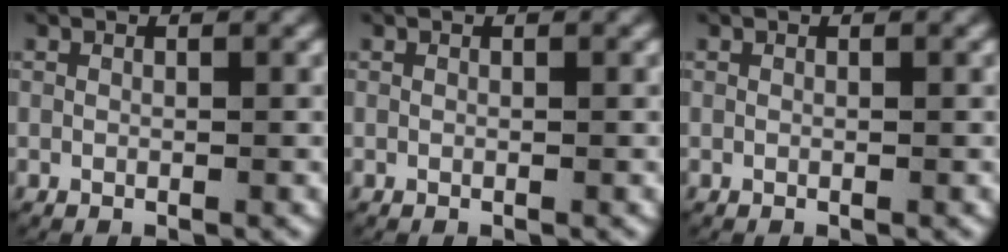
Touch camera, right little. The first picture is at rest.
{"total": 0.0}
{"total": 0.0}